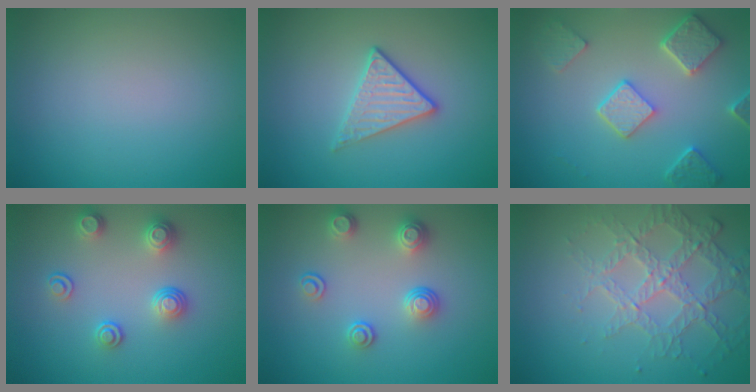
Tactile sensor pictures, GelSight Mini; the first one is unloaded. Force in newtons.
{"total": 2.8, "press": 2.6, "slide": 1.1}
{"total": 5.2, "press": 4.0, "slide": 3.2}
{"total": 2.9, "press": 2.6, "slide": 1.4}
{"total": 2.9, "press": 2.6, "slide": 1.4}
{"total": 3.8, "press": 3.3, "slide": 1.9}